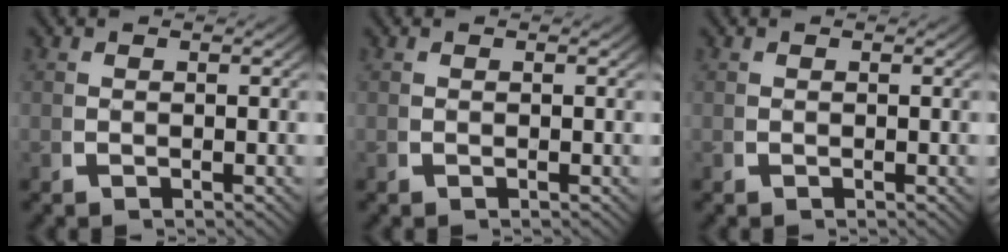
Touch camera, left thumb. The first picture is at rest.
{"total": 0.0}
{"total": 0.0}